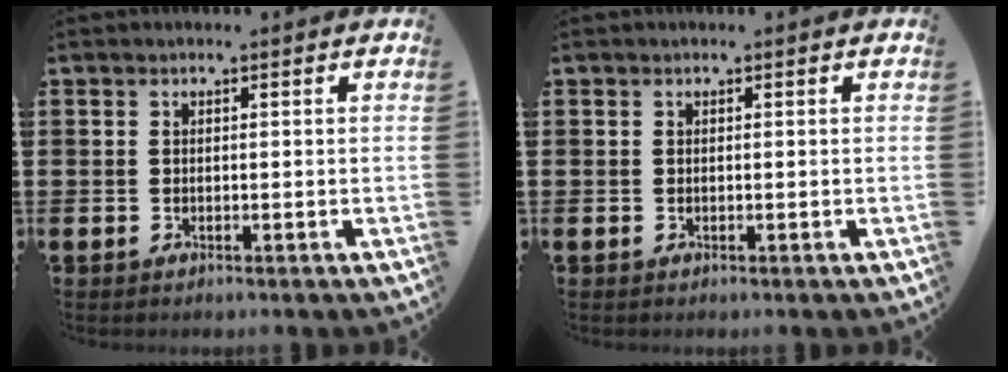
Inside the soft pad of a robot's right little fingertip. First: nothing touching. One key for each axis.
{"total": 0.0}